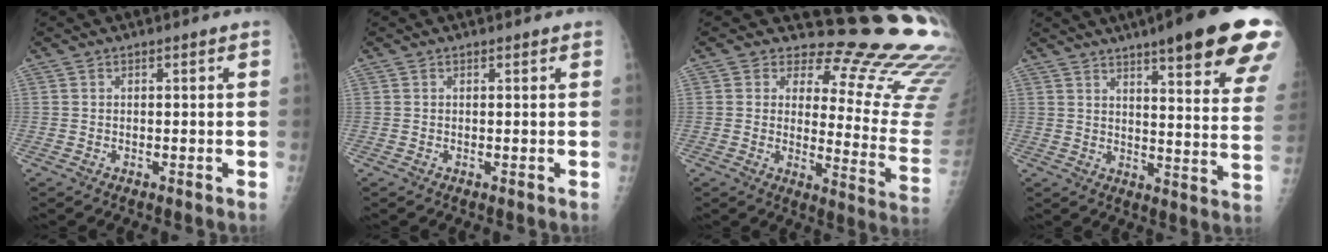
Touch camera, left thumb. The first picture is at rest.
{"total": 0.0}
{"total": 21.0, "force": [17.2, 7.0, 9.8], "torque": [-0.073, -0.160, 0.189]}
{"total": 24.3, "force": [16.0, 4.1, 17.8], "torque": [-0.202, -0.055, 0.199]}